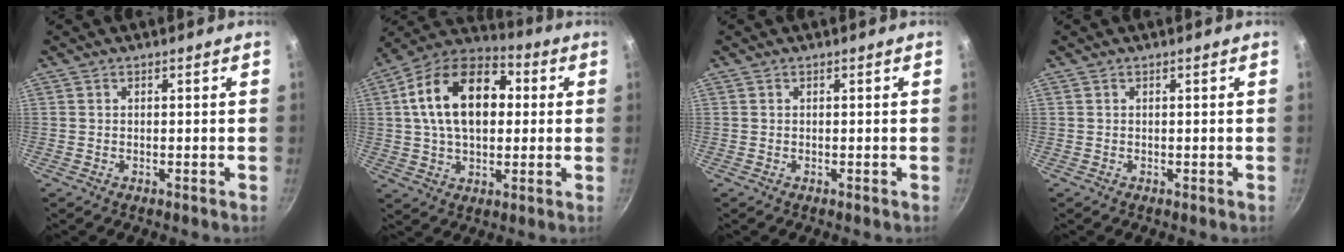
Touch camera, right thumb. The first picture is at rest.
{"total": 19.3, "force": [3.2, 12.2, 14.6], "torque": [-0.217, 0.026, 0.035]}
{"total": 0.0}
{"total": 0.0}